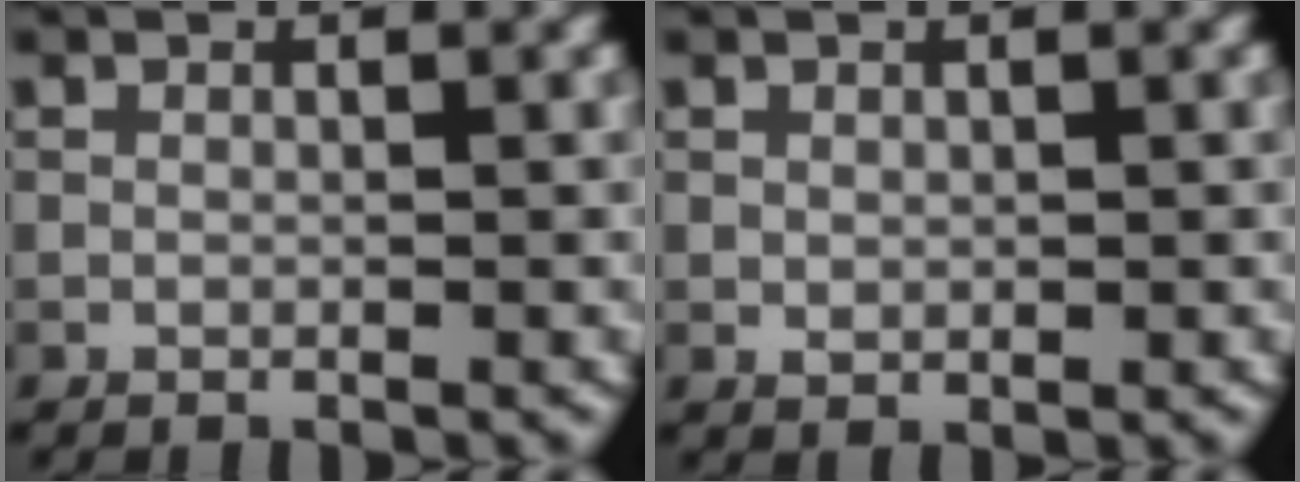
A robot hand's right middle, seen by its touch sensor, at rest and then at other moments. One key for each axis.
{"total": 0.7, "fx": 0.2, "fy": 0.5, "fz": 0.4, "tx": -0.006, "ty": -0.002, "tz": 0.007}